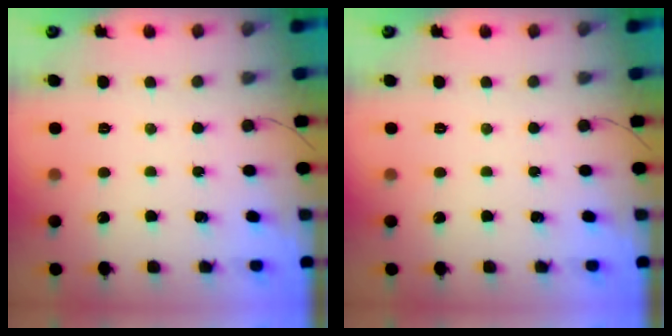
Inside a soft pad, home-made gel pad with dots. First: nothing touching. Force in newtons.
{"total": 0.0}